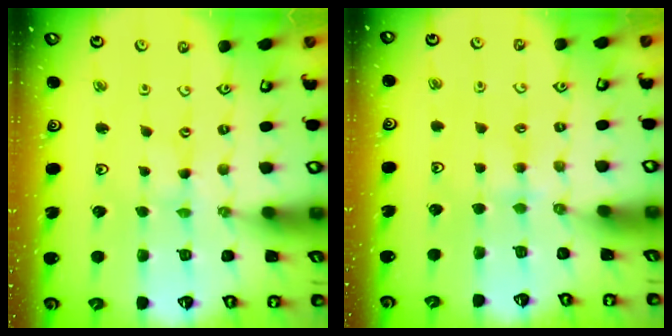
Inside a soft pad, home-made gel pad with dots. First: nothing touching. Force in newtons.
{"total": 3.2, "press": 3.1, "slide": 0.6}